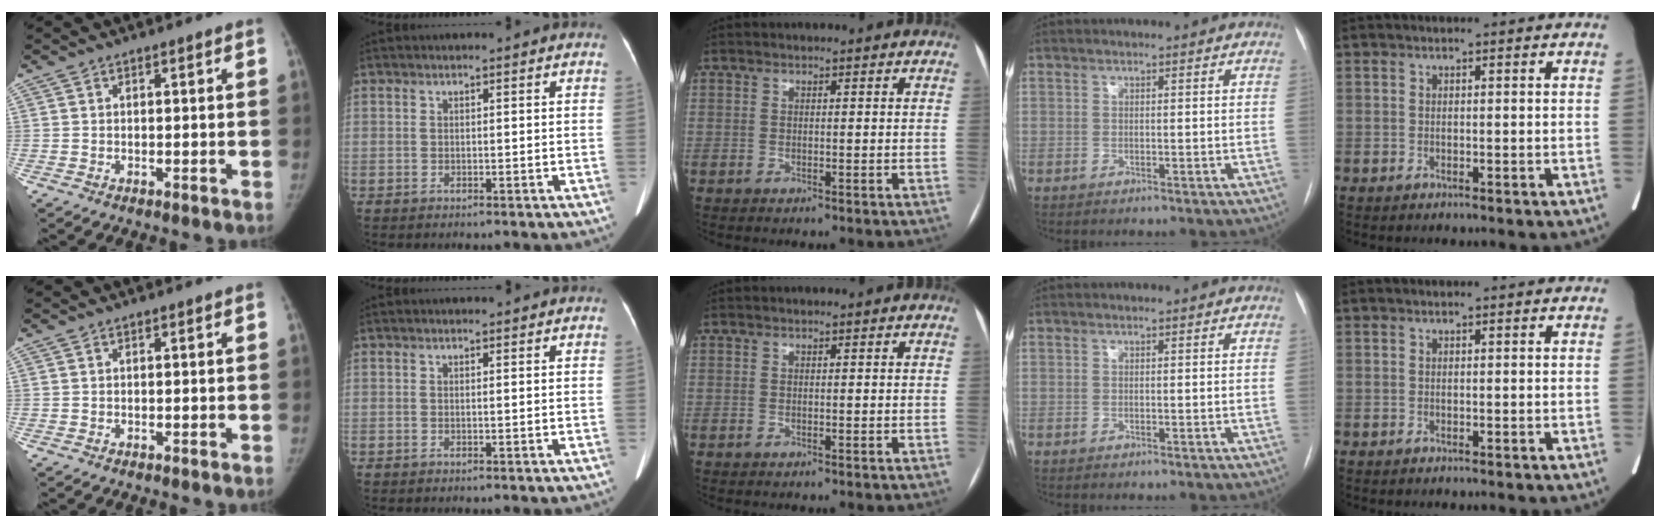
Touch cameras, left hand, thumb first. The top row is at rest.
{"index": {"total": 1.1, "force": [1.0, 0.0, 0.4], "torque": [-0.007, -0.006, 0.010]}}